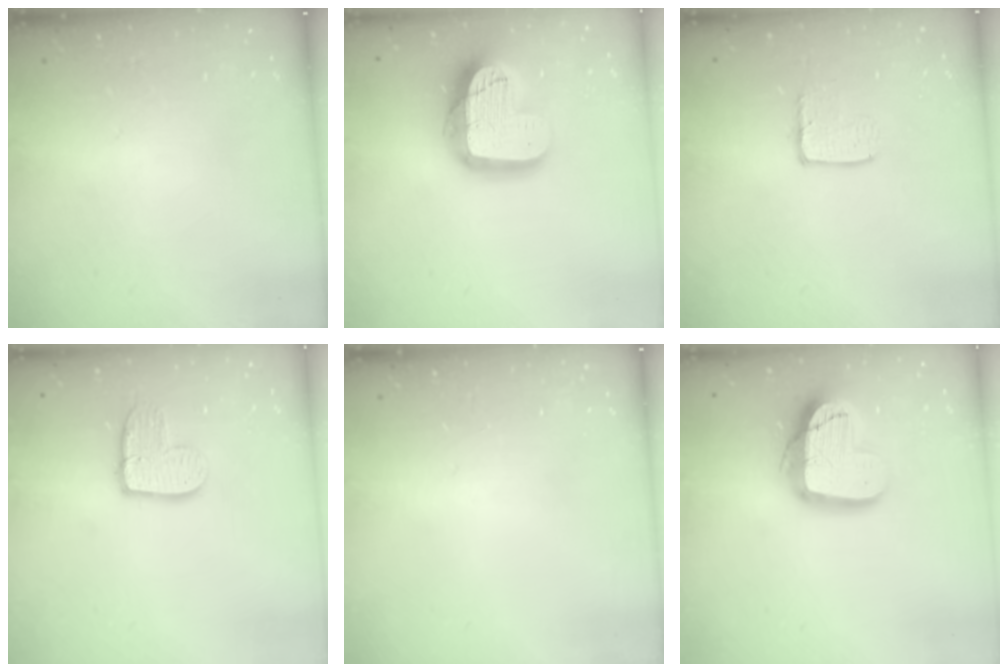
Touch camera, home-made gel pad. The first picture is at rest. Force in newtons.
{"total": 18.9, "press": 18.8, "slide": 1.5}
{"total": 3.8, "press": 3.8, "slide": 0.4}
{"total": 10.7, "press": 10.7, "slide": 1.0}
{"total": 0.0}
{"total": 16.1, "press": 16.1, "slide": 1.0}